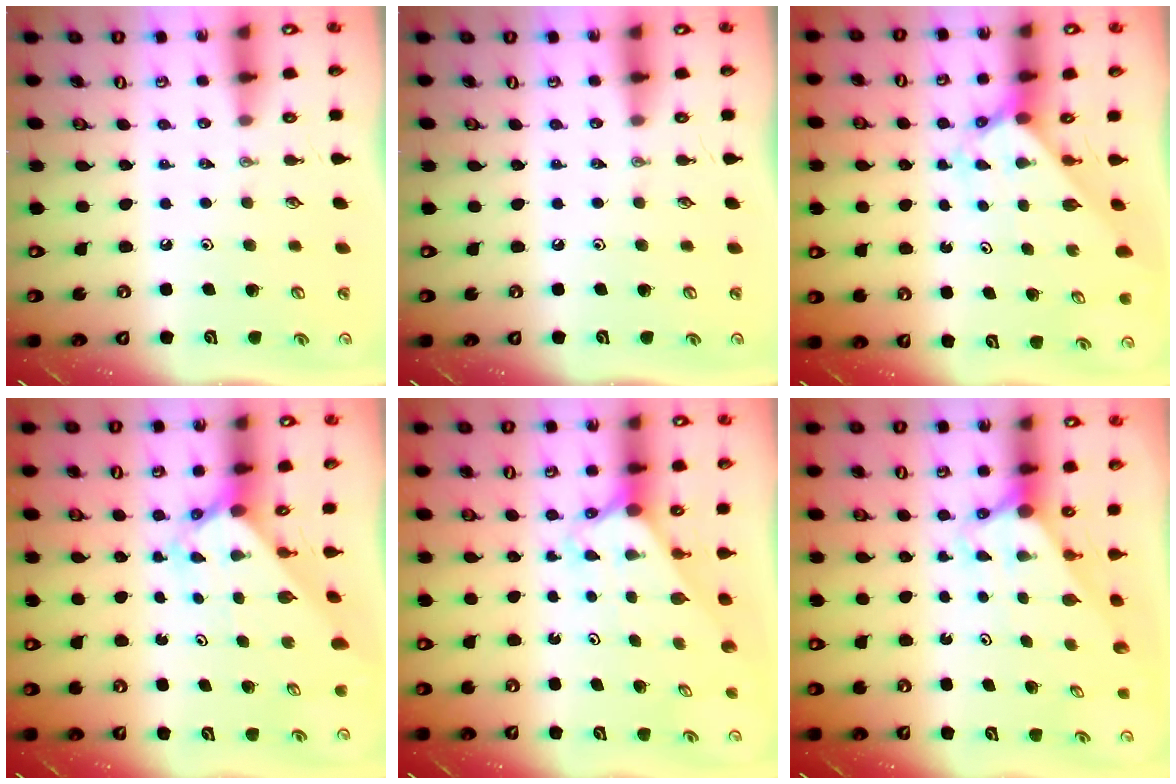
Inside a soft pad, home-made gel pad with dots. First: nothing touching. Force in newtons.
{"total": 0.0}
{"total": 2.2, "press": 2.2, "slide": 0.2}
{"total": 2.3, "press": 2.3, "slide": 0.2}
{"total": 2.4, "press": 2.4, "slide": 0.2}
{"total": 2.7, "press": 2.7, "slide": 0.0}